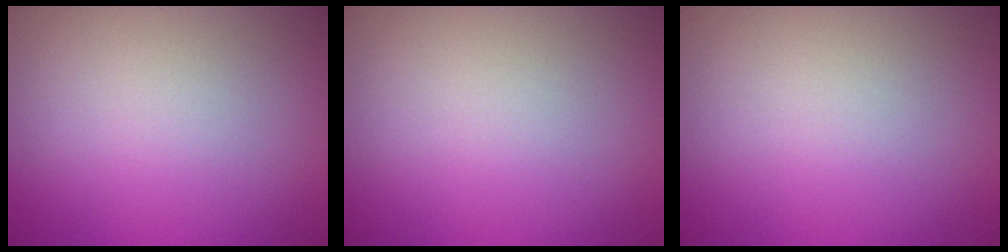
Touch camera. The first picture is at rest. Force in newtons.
{"total": 0.0}
{"total": 0.0}